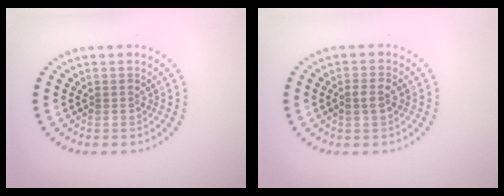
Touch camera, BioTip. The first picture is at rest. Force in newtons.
{"total": 1.6, "press": 1.6, "slide": 0.1}